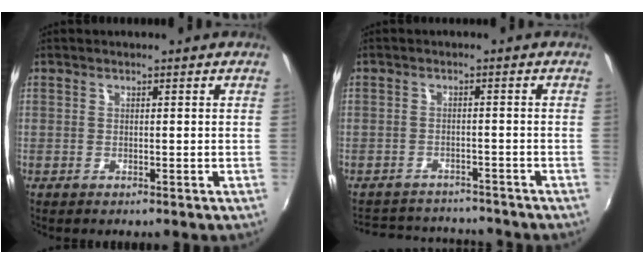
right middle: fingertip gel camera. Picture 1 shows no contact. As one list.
[{"total": 9.3, "force": [-8.5, 3.3, 2.0], "torque": [-0.056, 0.023, -0.121]}]